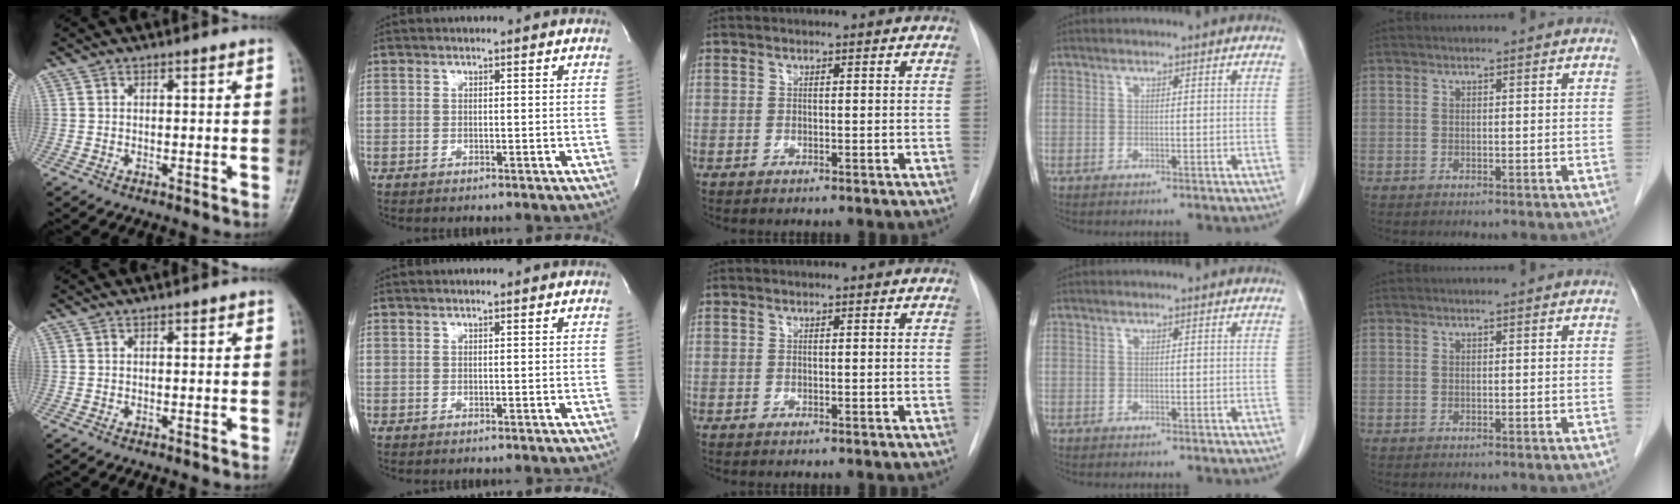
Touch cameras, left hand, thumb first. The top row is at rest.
{"index": {"total": 0.7, "force": [0.7, 0.0, 0.2], "torque": [-0.009, 0.003, 0.009]}}